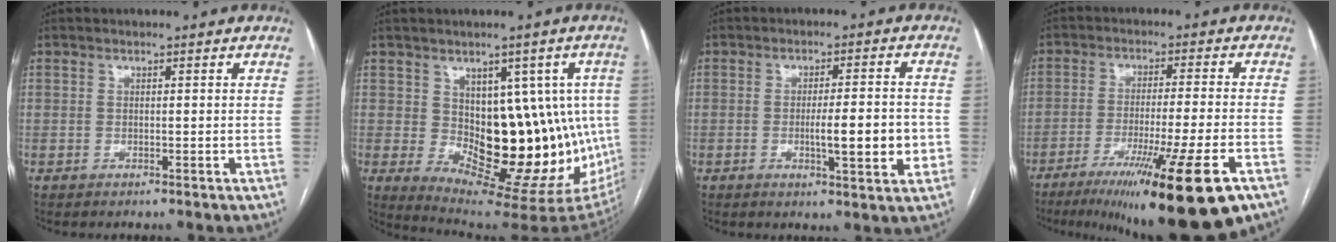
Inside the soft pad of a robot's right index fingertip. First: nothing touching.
{"total": 17.3, "force": [-0.4, 8.4, 15.1], "torque": [-0.172, 0.013, 0.024]}
{"total": 7.8, "force": [-1.5, 1.2, 7.6], "torque": [-0.115, -0.002, -0.018]}
{"total": 19.2, "force": [-11.9, -0.3, 15.0], "torque": [-0.187, -0.048, -0.186]}